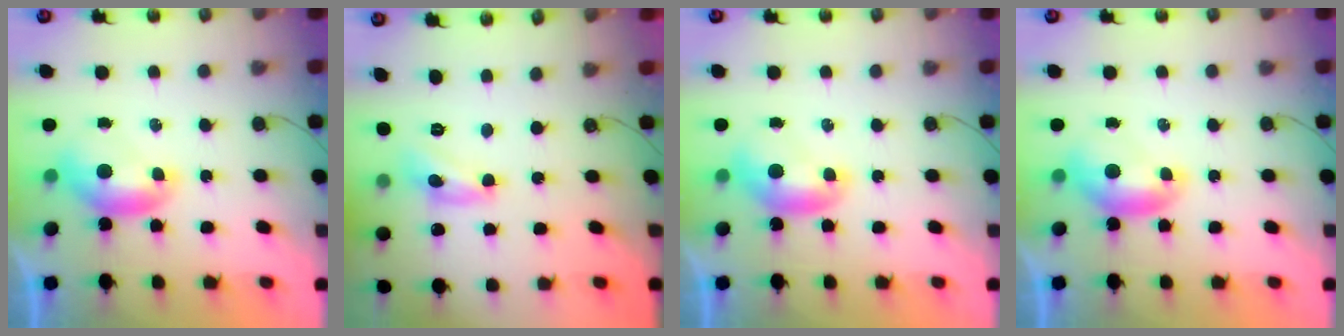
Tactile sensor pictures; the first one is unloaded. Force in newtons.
{"total": 6.4, "press": 6.4, "slide": 0.3}
{"total": 0.0}
{"total": 0.0}